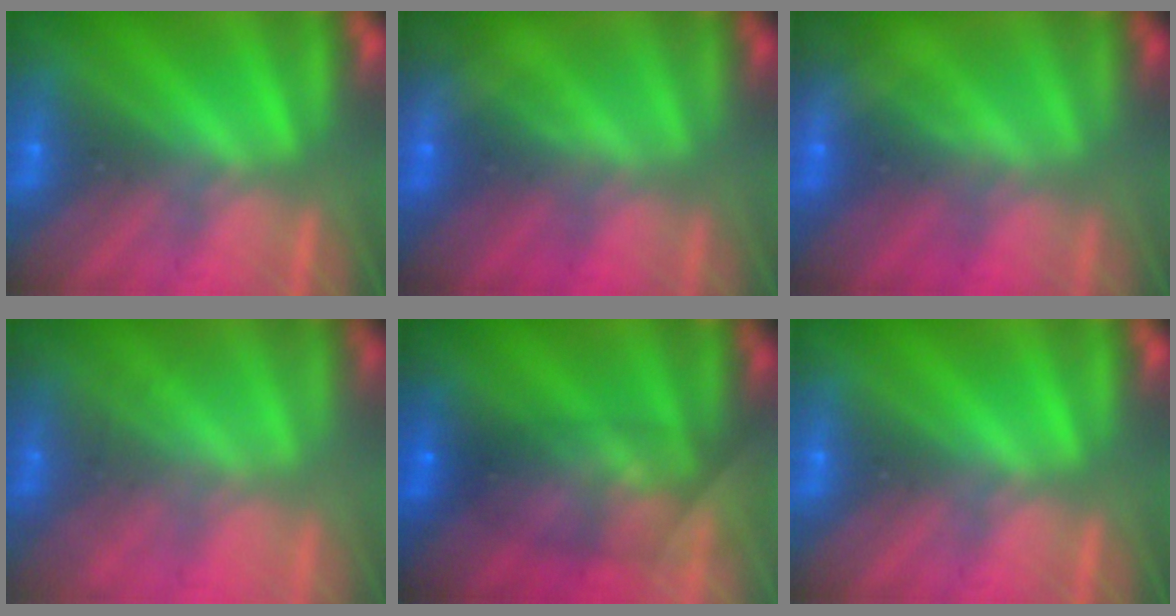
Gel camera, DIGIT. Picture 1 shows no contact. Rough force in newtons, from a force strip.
{"total": 1.7}
{"total": 1.7}
{"total": 1.6}
{"total": 5.7}
{"total": 0.0}